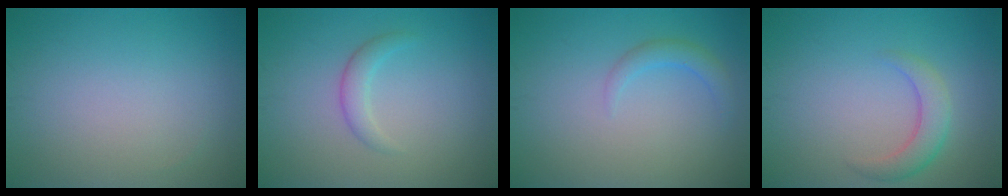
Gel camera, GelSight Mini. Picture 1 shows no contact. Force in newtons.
{"total": 1.7, "press": 1.7, "slide": 0.1}
{"total": 1.7, "press": 1.7, "slide": 0.2}
{"total": 2.8, "press": 2.8, "slide": 0.1}